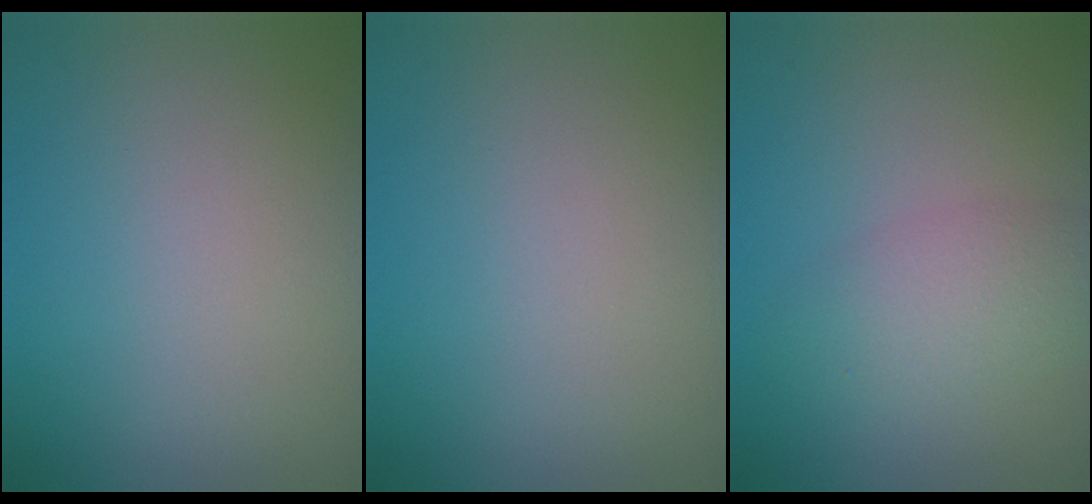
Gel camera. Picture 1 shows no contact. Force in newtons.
{"total": 0.0}
{"total": 3.2, "press": 3.2, "slide": 0.2}